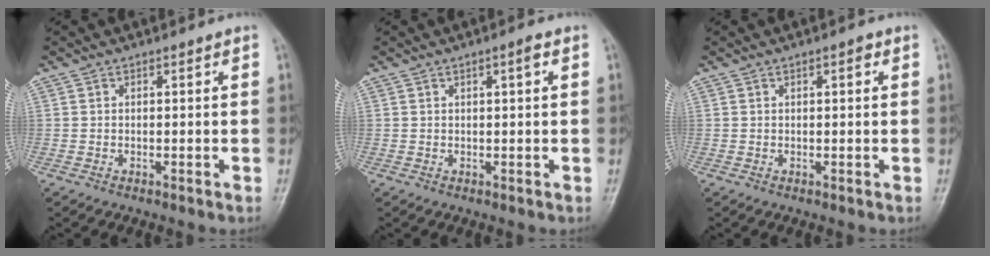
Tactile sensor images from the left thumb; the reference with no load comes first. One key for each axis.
{"total": 1.8, "fx": 0.7, "fy": 0.2, "fz": 1.7, "tx": -0.028, "ty": 0.001, "tz": 0.011}
{"total": 1.4, "fx": 0.6, "fy": 0.5, "fz": 1.2, "tx": -0.016, "ty": 0.002, "tz": 0.006}